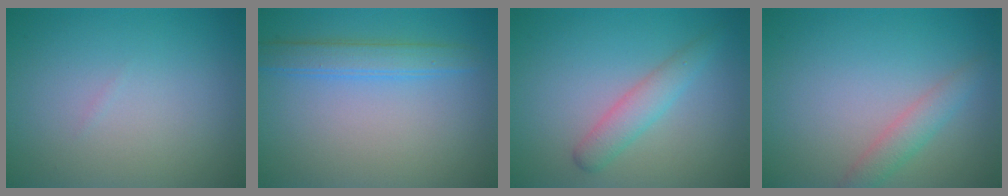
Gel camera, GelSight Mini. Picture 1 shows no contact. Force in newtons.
{"total": 2.7, "press": 2.7, "slide": 0.1}
{"total": 2.5, "press": 2.5, "slide": 0.1}
{"total": 2.1, "press": 2.1, "slide": 0.1}